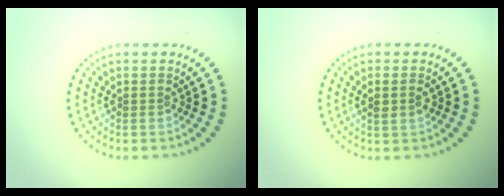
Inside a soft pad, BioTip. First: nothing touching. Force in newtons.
{"total": 1.5, "press": 1.4, "slide": 0.6}